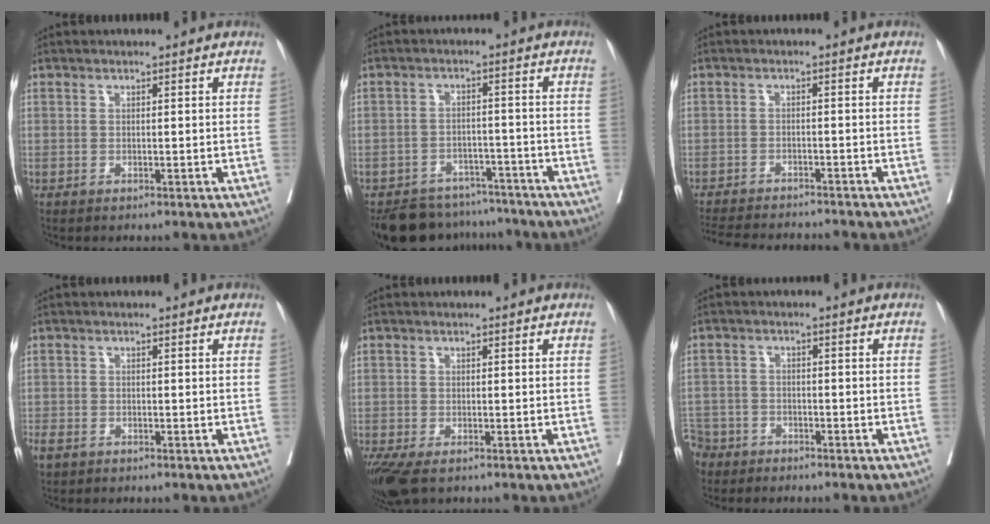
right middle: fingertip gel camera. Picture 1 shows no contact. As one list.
[{"total": 11.6, "force": [-10.4, 4.7, 2.1], "torque": [-0.028, 0.007, -0.143]}, {"total": 13.1, "force": [-12.1, 2.0, 4.6], "torque": [-0.084, -0.014, -0.167]}, {"total": 2.7, "force": [-2.0, 1.4, 1.3], "torque": [-0.029, -0.005, -0.034]}, {"total": 6.1, "force": [-4.1, 2.3, 3.8], "torque": [-0.076, -0.018, -0.072]}, {"total": 6.6, "force": [-5.5, 3.6, 0.2], "torque": [-0.010, -0.003, -0.104]}]